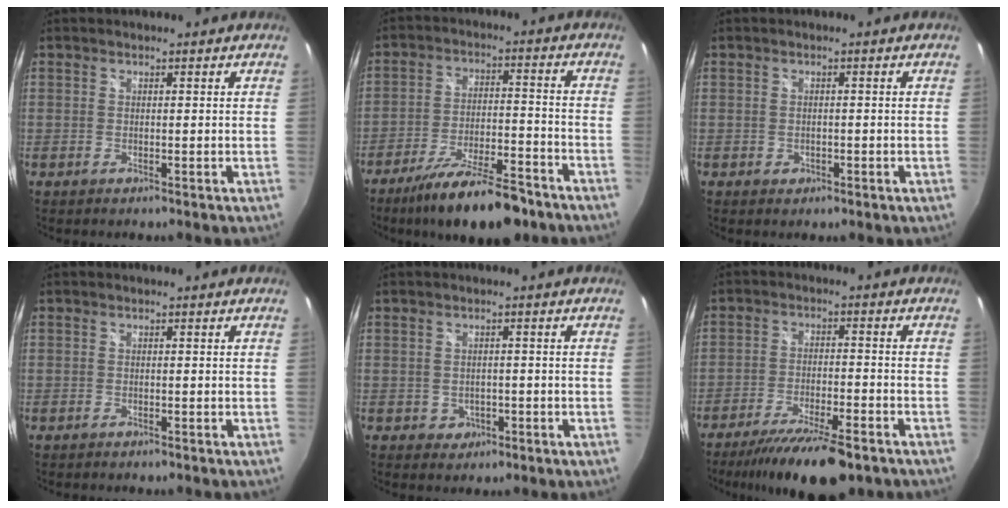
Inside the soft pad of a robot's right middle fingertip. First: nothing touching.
{"total": 16.1, "force": [-12.7, 3.6, 9.2], "torque": [-0.172, -0.023, -0.198]}
{"total": 1.4, "force": [-0.6, 1.2, 0.6], "torque": [-0.008, -0.005, -0.009]}
{"total": 0.6, "force": [-0.5, 0.2, 0.1], "torque": [-0.003, -0.003, -0.010]}
{"total": 3.0, "force": [-0.8, 2.7, 0.9], "torque": [-0.022, 0.001, -0.001]}
{"total": 14.1, "force": [-10.9, 3.1, 8.4], "torque": [-0.166, -0.033, -0.174]}